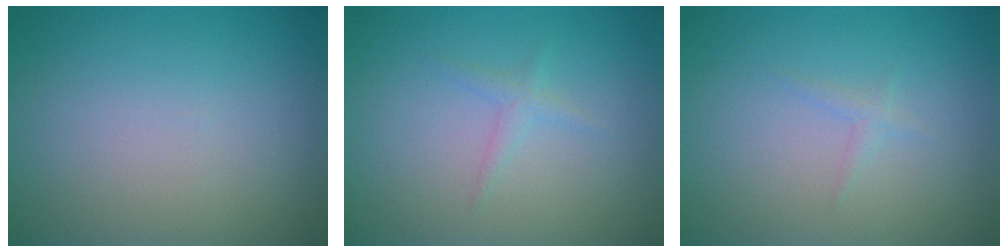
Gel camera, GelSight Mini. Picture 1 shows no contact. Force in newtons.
{"total": 1.0, "press": 1.0, "slide": 0.1}
{"total": 0.7, "press": 0.7, "slide": 0.0}